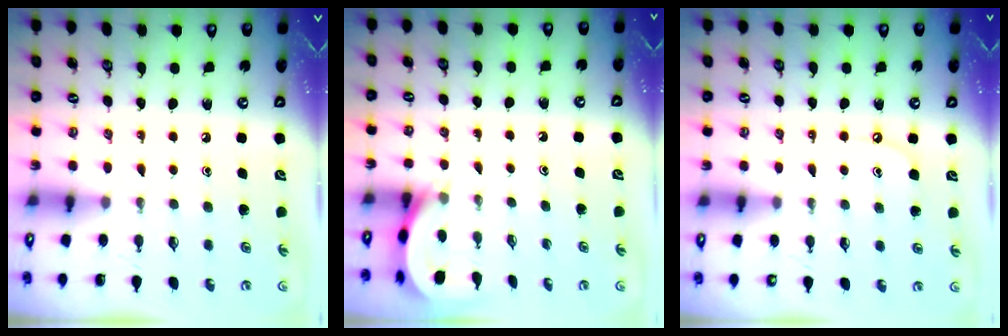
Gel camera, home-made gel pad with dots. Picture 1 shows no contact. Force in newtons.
{"total": 3.8, "press": 3.8, "slide": 0.4}
{"total": 3.4, "press": 3.4, "slide": 0.3}